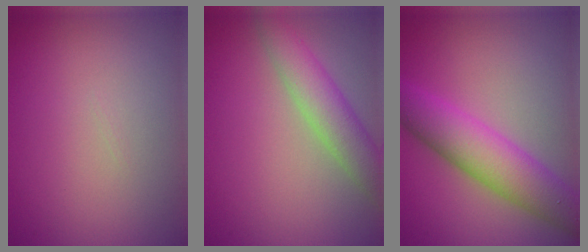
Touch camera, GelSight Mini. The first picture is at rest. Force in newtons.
{"total": 4.3, "press": 4.3, "slide": 0.2}
{"total": 6.6, "press": 6.6, "slide": 0.2}